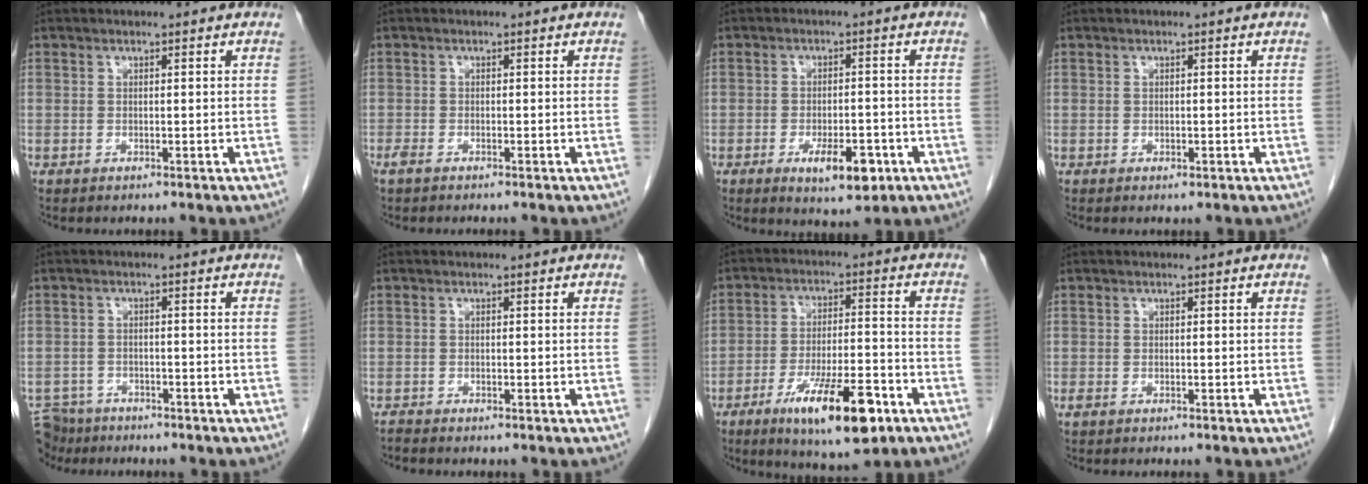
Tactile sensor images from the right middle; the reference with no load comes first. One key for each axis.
{"total": 1.8, "fx": -1.4, "fy": 0.4, "fz": 1.0, "tx": -0.020, "ty": -0.004, "tz": -0.025}
{"total": 6.9, "fx": -3.2, "fy": 2.5, "fz": 5.6, "tx": -0.085, "ty": -0.005, "tz": -0.040}
{"total": 0.6, "fx": -0.3, "fy": 0.3, "fz": 0.4, "tx": -0.006, "ty": 0.000, "tz": -0.003}
{"total": 6.1, "fx": -5.2, "fy": 3.1, "fz": 0.2, "tx": -0.007, "ty": 0.002, "tz": -0.089}
{"total": 0.8, "fx": -0.7, "fy": -0.1, "fz": 0.0, "tx": -0.006, "ty": -0.004, "tz": -0.017}
{"total": 13.5, "fx": -7.3, "fy": 2.9, "fz": 11.0, "tx": -0.185, "ty": -0.012, "tz": -0.113}
{"total": 0.7, "fx": -0.6, "fy": 0.2, "fz": 0.4, "tx": -0.011, "ty": -0.001, "tz": -0.009}